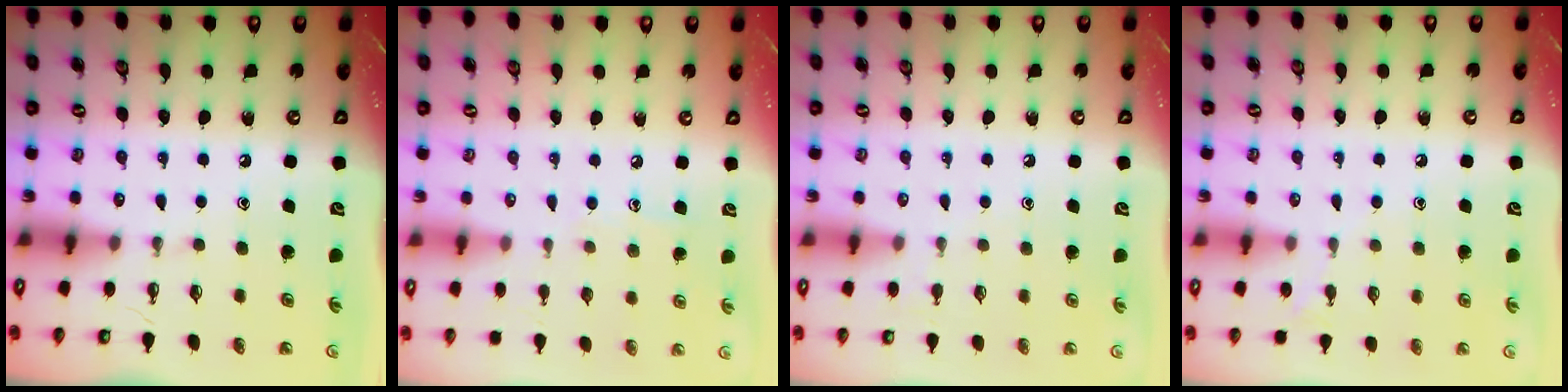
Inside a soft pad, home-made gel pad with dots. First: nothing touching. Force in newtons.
{"total": 5.5, "press": 5.4, "slide": 0.5}
{"total": 4.0, "press": 4.0, "slide": 0.5}
{"total": 6.9, "press": 6.8, "slide": 0.7}